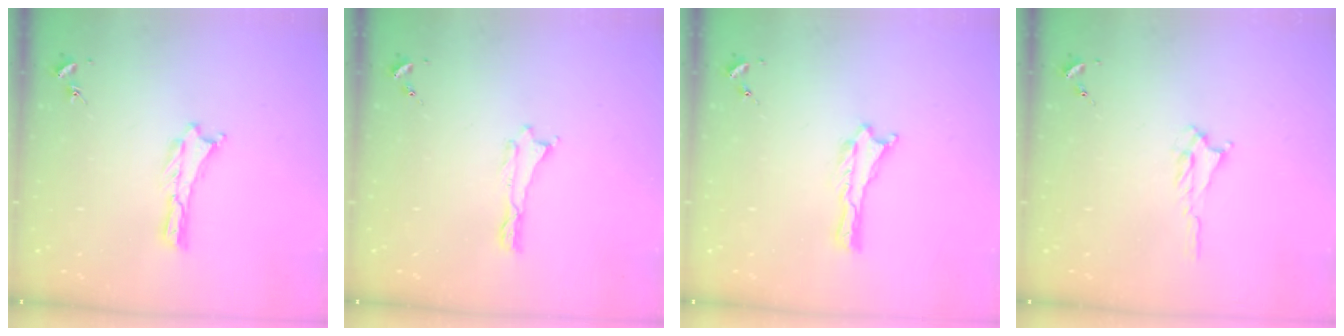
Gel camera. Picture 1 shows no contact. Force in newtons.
{"total": 0.0}
{"total": 0.0}
{"total": 1.6, "press": 1.5, "slide": 0.4}